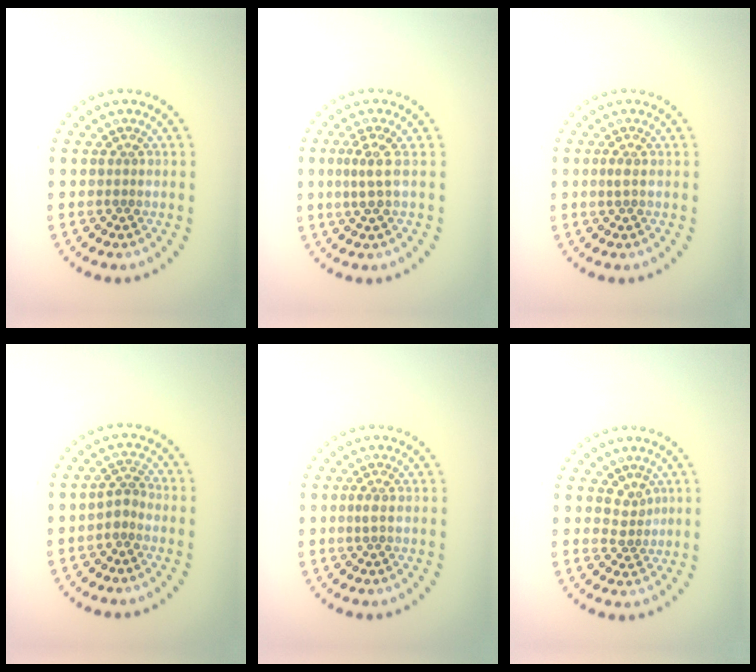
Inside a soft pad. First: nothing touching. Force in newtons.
{"total": 2.1, "press": 1.4, "slide": 1.6}
{"total": 0.6, "press": 0.5, "slide": 0.2}
{"total": 1.6, "press": 1.4, "slide": 0.9}
{"total": 0.6, "press": 0.5, "slide": 0.3}
{"total": 1.6, "press": 1.1, "slide": 1.2}